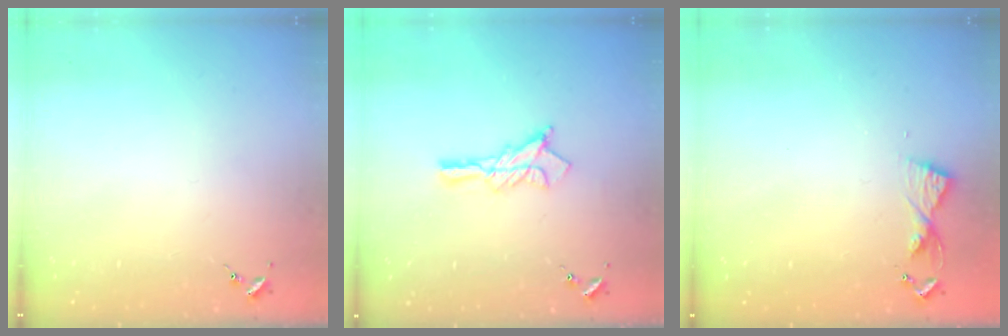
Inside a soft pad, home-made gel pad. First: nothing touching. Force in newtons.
{"total": 10.6, "press": 10.6, "slide": 0.8}
{"total": 5.5, "press": 5.4, "slide": 0.6}